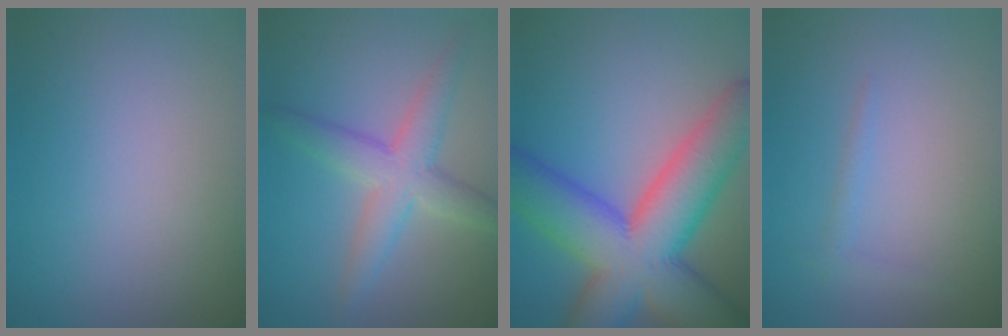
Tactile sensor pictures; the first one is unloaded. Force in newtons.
{"total": 4.4, "press": 4.4, "slide": 0.2}
{"total": 13.6, "press": 13.6, "slide": 0.3}
{"total": 0.9, "press": 0.9, "slide": 0.0}